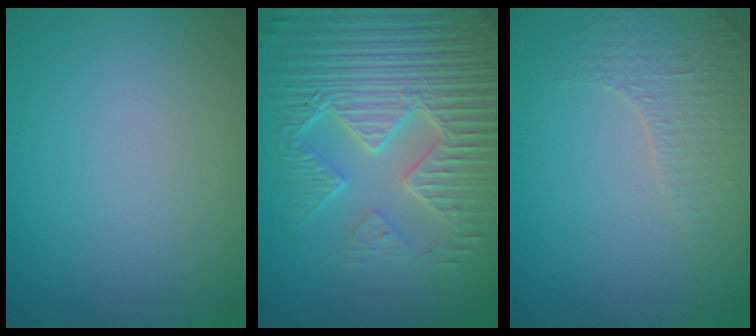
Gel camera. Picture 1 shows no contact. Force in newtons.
{"total": 9.5, "press": 6.7, "slide": 6.7}
{"total": 1.5, "press": 1.2, "slide": 0.8}